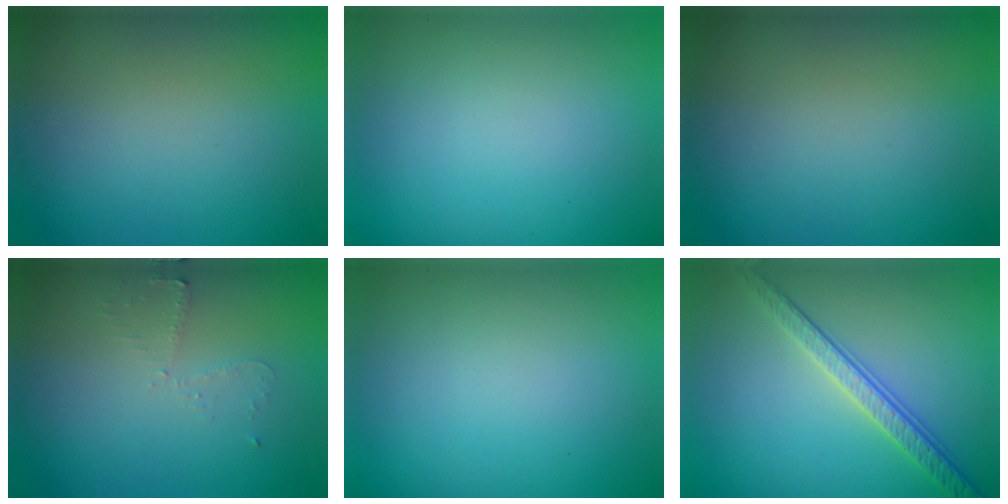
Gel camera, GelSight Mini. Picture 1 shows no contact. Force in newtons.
{"total": 0.0}
{"total": 0.0}
{"total": 1.6, "press": 1.5, "slide": 0.2}
{"total": 0.0}
{"total": 3.4, "press": 3.0, "slide": 1.6}